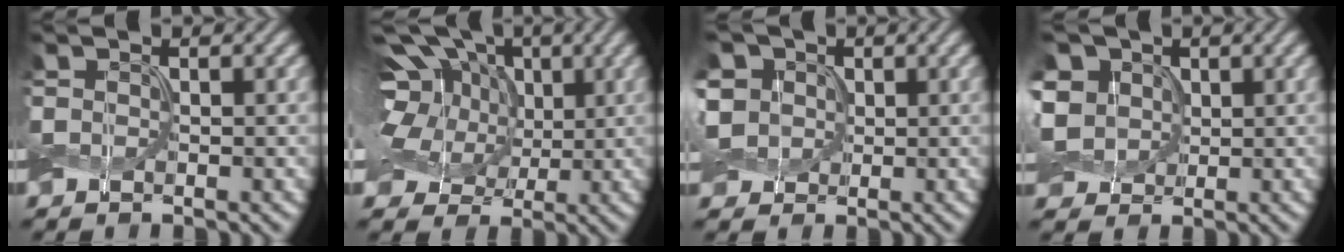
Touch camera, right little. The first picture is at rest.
{"total": 15.2, "force": [5.0, 11.1, 9.2], "torque": [-0.178, 0.043, 0.065]}
{"total": 5.2, "force": [1.1, 4.5, 2.4], "torque": [-0.084, 0.027, 0.009]}
{"total": 5.7, "force": [1.5, 4.7, 2.8], "torque": [-0.094, 0.030, 0.015]}